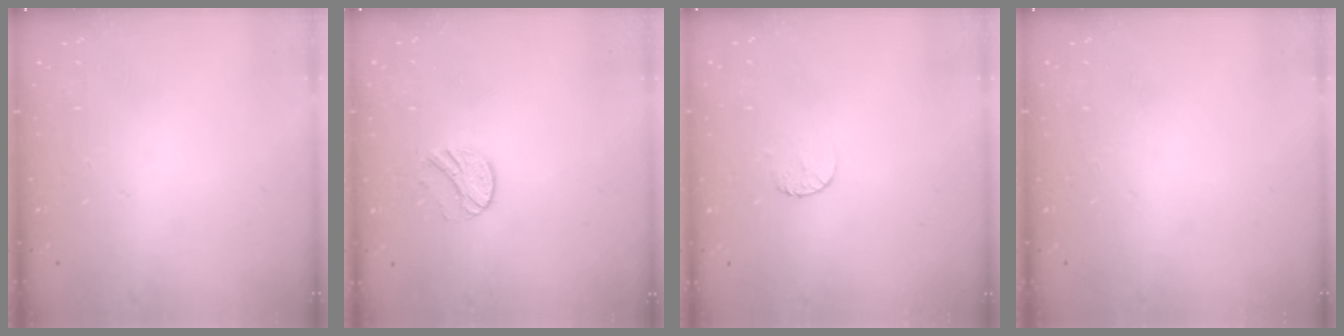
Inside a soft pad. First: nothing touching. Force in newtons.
{"total": 7.9, "press": 7.8, "slide": 0.9}
{"total": 3.7, "press": 3.7, "slide": 0.3}
{"total": 0.0}